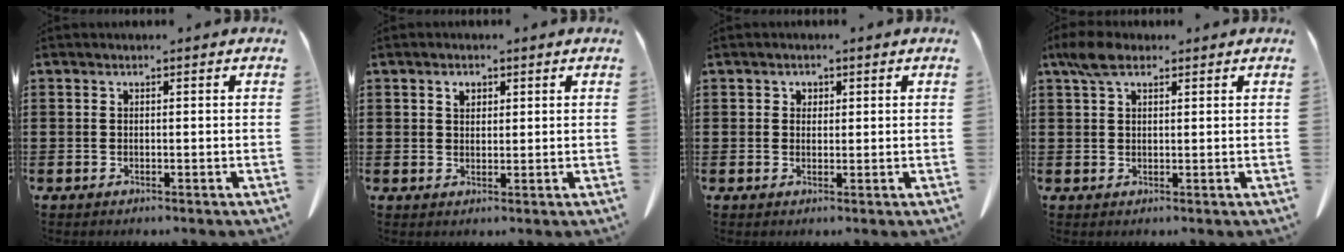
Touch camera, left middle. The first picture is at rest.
{"total": 1.8, "force": [1.0, 1.1, 1.0], "torque": [-0.015, 0.001, 0.017]}
{"total": 1.0, "force": [0.5, 0.9, 0.2], "torque": [-0.006, 0.004, 0.010]}
{"total": 3.1, "force": [1.8, 1.4, 2.1], "torque": [-0.048, 0.006, 0.032]}